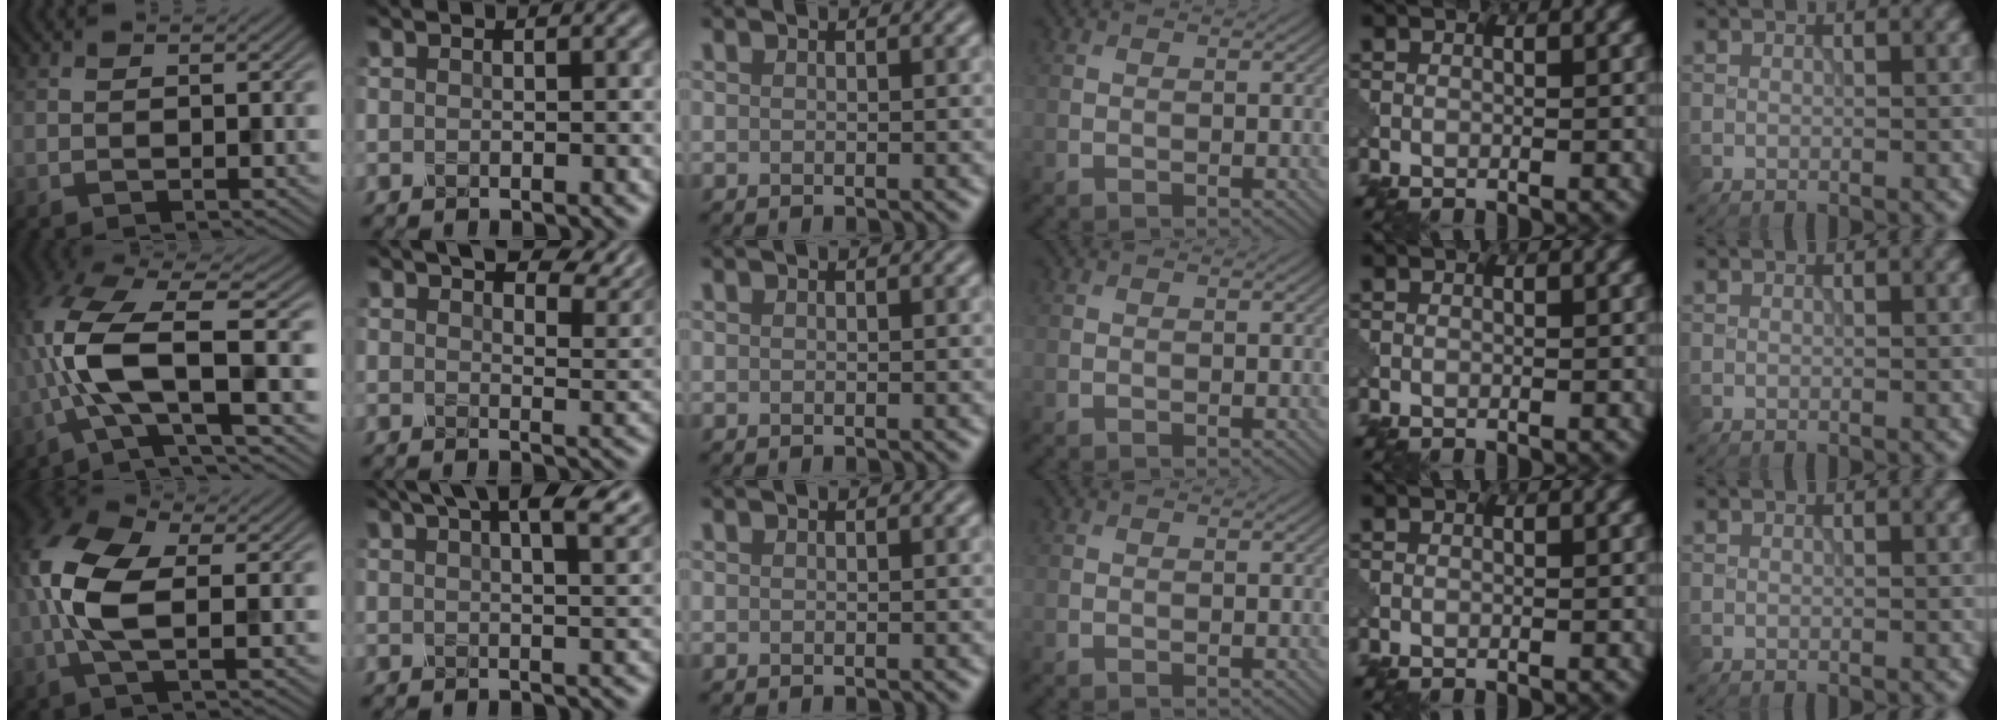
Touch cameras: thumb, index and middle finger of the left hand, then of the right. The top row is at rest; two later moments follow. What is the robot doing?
{"motion": "squeeze", "object": "foam earplug"}